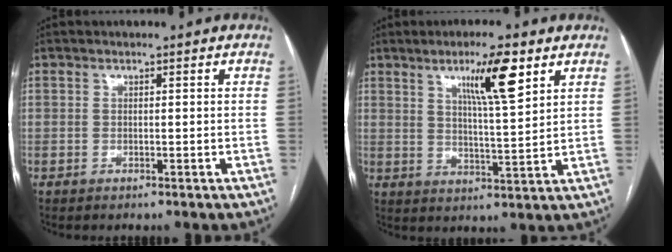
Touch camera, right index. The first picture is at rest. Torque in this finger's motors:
{"motor_torque": [1.07, 0.87, 0.37, 0.09]}